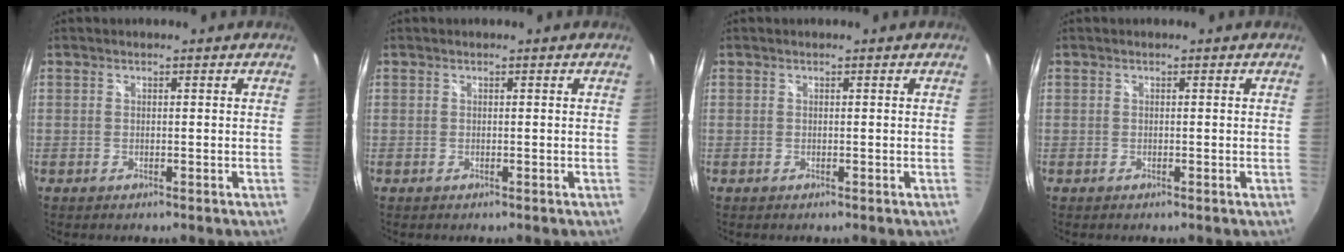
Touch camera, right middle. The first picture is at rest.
{"total": 0.0}
{"total": 0.0}
{"total": 0.0}